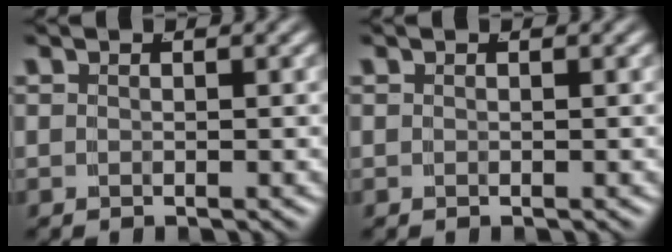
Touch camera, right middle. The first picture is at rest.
{"total": 0.0}